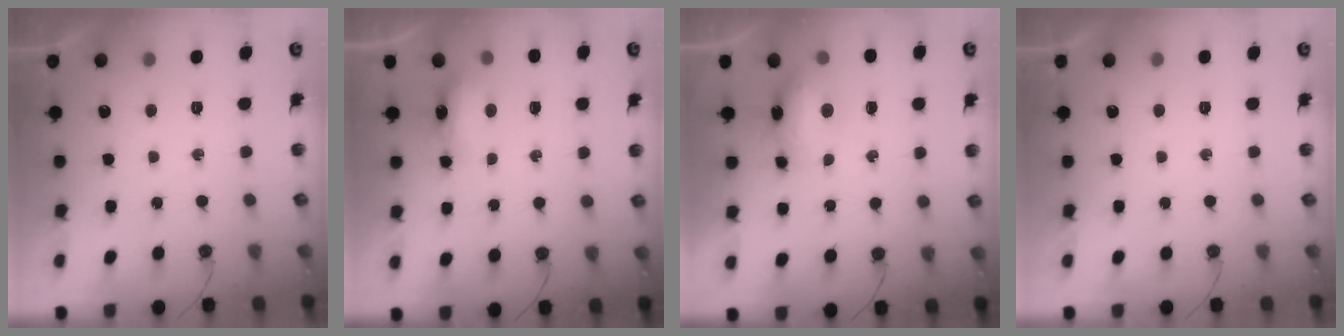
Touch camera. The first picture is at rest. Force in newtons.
{"total": 10.9, "press": 6.9, "slide": 8.4}
{"total": 16.4, "press": 10.0, "slide": 13.0}
{"total": 0.0}